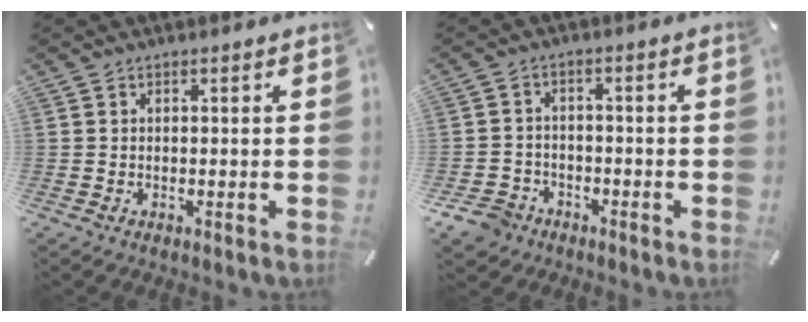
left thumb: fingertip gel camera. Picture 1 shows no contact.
{"total": 5.8, "force": [-3.7, 4.2, 1.5], "torque": [-0.038, 0.019, -0.073]}